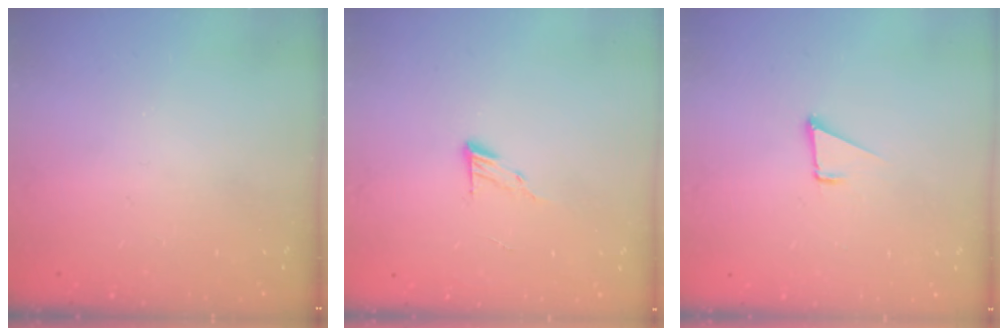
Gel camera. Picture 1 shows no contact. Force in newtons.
{"total": 4.6, "press": 4.5, "slide": 0.5}
{"total": 1.6, "press": 1.5, "slide": 0.1}